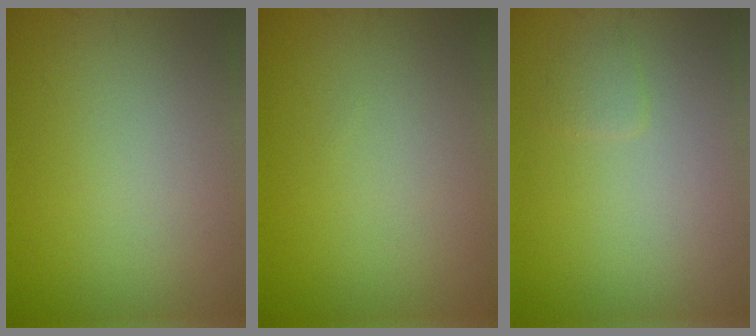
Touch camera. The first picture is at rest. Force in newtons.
{"total": 0.0}
{"total": 0.9, "press": 0.9, "slide": 0.1}